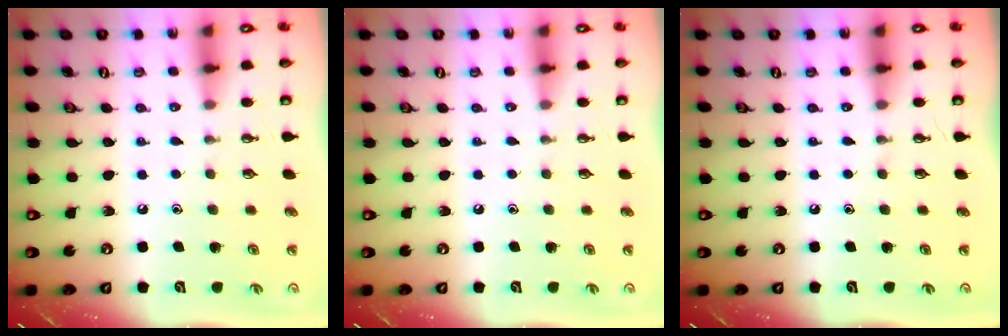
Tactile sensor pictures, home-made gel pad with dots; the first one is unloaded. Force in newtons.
{"total": 0.0}
{"total": 0.0}